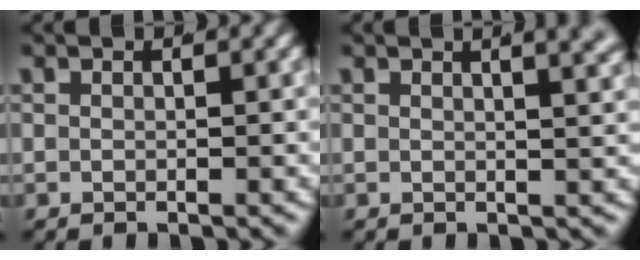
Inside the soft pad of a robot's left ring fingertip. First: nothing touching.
{"total": 4.0, "force": [2.5, 1.2, 2.9], "torque": [-0.022, 0.014, 0.031]}